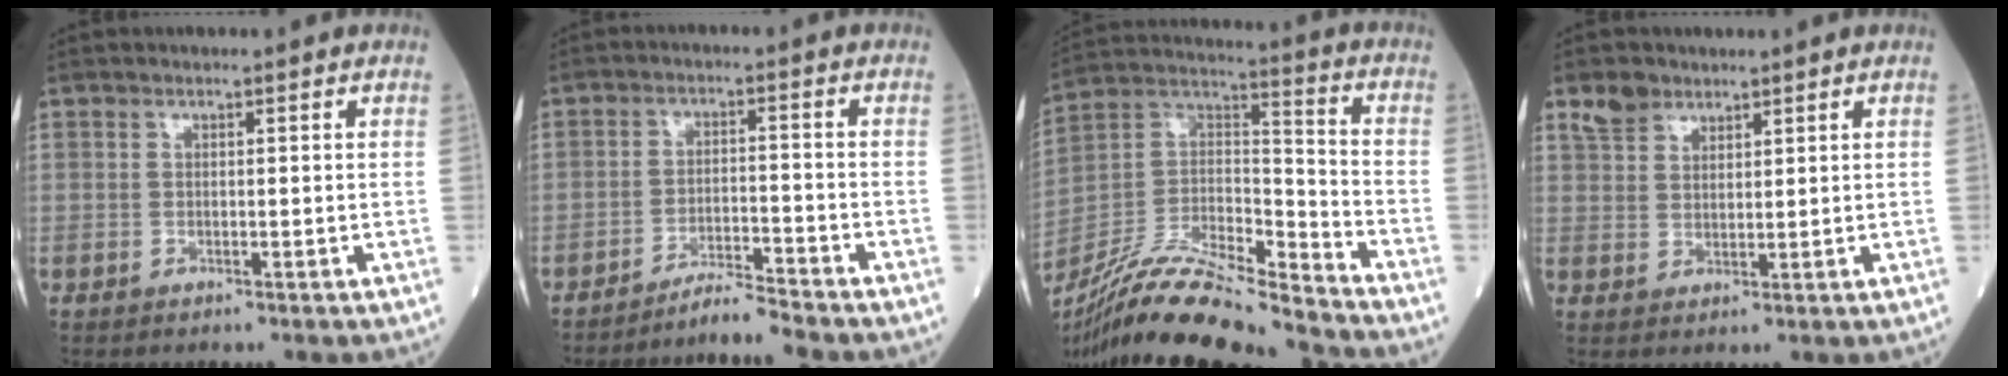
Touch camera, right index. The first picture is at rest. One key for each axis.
{"total": 4.8, "fx": -4.5, "fy": -1.3, "fz": 0.6, "tx": -0.013, "ty": -0.014, "tz": -0.079}
{"total": 20.7, "fx": -18.6, "fy": 1.3, "fz": 8.9, "tx": -0.196, "ty": 0.007, "tz": -0.341}
{"total": 3.6, "fx": 2.7, "fy": 2.2, "fz": 0.9, "tx": -0.022, "ty": 0.012, "tz": 0.054}